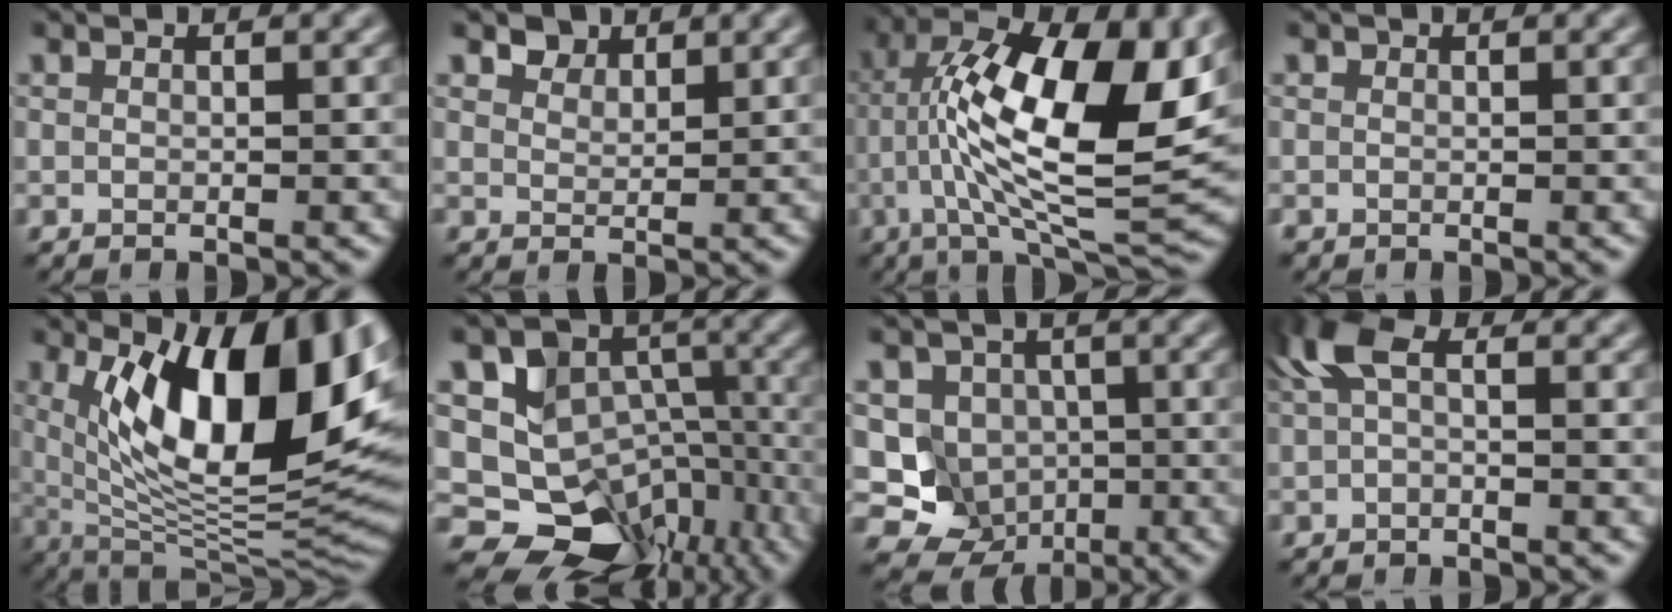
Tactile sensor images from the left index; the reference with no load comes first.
{"total": 2.1, "force": [1.7, 1.2, 0.6], "torque": [-0.018, -0.004, 0.030]}
{"total": 14.5, "force": [0.7, 5.0, 13.6], "torque": [-0.232, 0.009, 0.004]}
{"total": 0.5, "force": [-0.1, 0.5, -0.1], "torque": [0.005, -0.003, -0.003]}
{"total": 15.0, "force": [4.4, 6.0, 13.0], "torque": [-0.183, -0.016, 0.069]}
{"total": 10.8, "force": [-3.1, 9.0, 5.1], "torque": [-0.077, -0.011, -0.042]}
{"total": 8.9, "force": [-1.3, 8.1, 3.2], "torque": [-0.042, 0.012, -0.048]}
{"total": 3.4, "force": [0.7, 1.5, 2.9], "torque": [-0.061, 0.012, 0.003]}